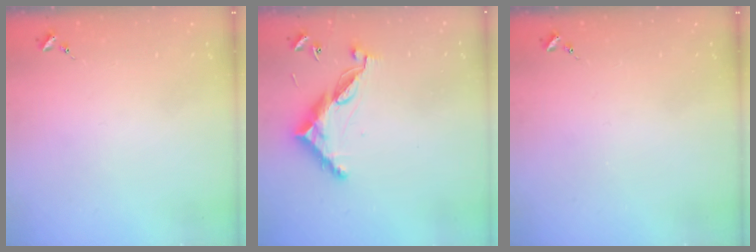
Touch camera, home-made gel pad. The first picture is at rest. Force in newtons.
{"total": 10.4, "press": 10.4, "slide": 0.4}
{"total": 0.0}